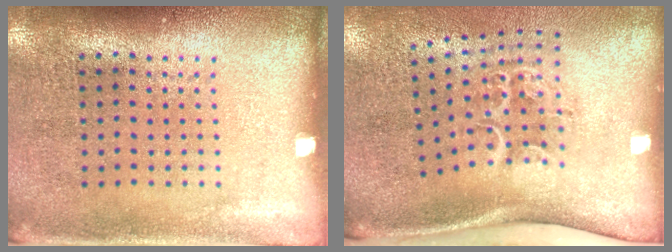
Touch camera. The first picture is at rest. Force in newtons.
{"total": 2.2, "press": 1.3, "slide": 1.8}